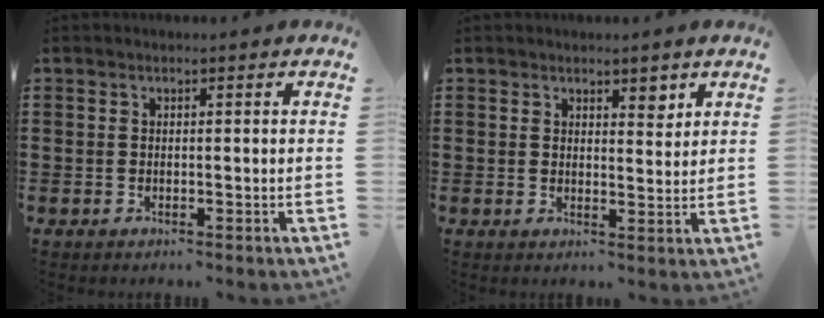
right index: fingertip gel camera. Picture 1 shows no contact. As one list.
[{"total": 2.7, "force": [2.1, 1.4, 1.1], "torque": [-0.019, 0.005, 0.036]}]